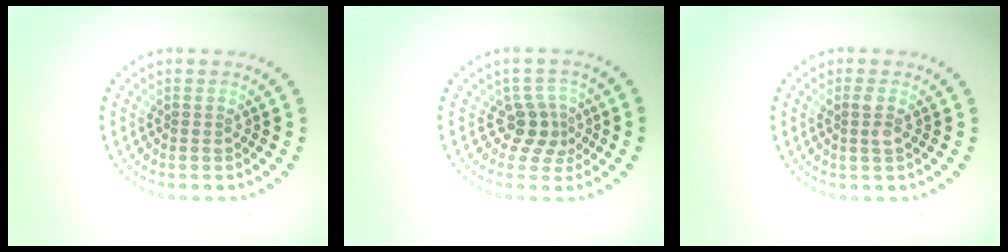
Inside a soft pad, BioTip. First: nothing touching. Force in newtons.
{"total": 2.5, "press": 1.8, "slide": 1.8}
{"total": 1.2, "press": 1.1, "slide": 0.4}